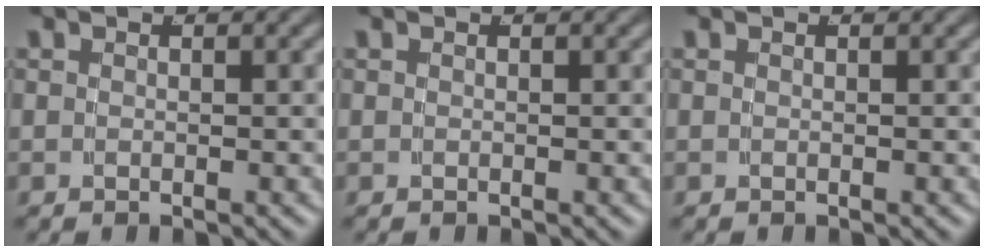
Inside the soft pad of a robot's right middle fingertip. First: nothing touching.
{"total": 0.0}
{"total": 0.0}